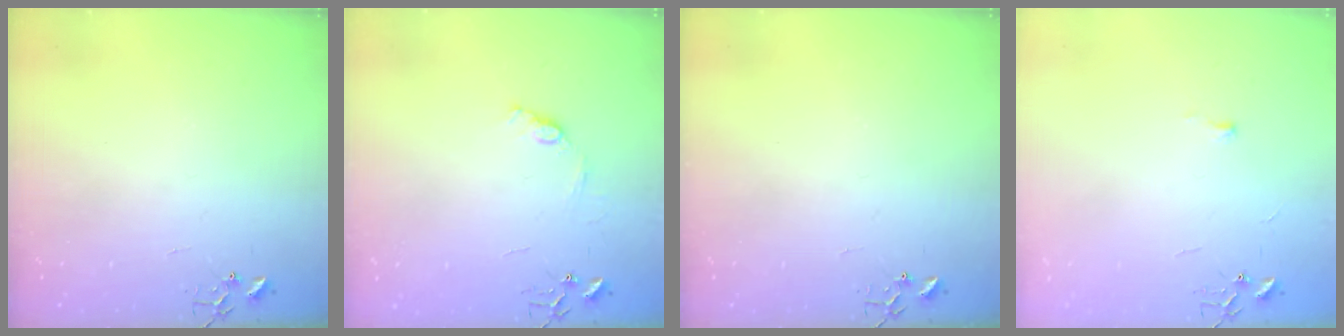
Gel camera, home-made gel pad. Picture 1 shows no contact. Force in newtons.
{"total": 7.2, "press": 7.1, "slide": 0.8}
{"total": 0.0}
{"total": 3.4, "press": 3.4, "slide": 0.5}